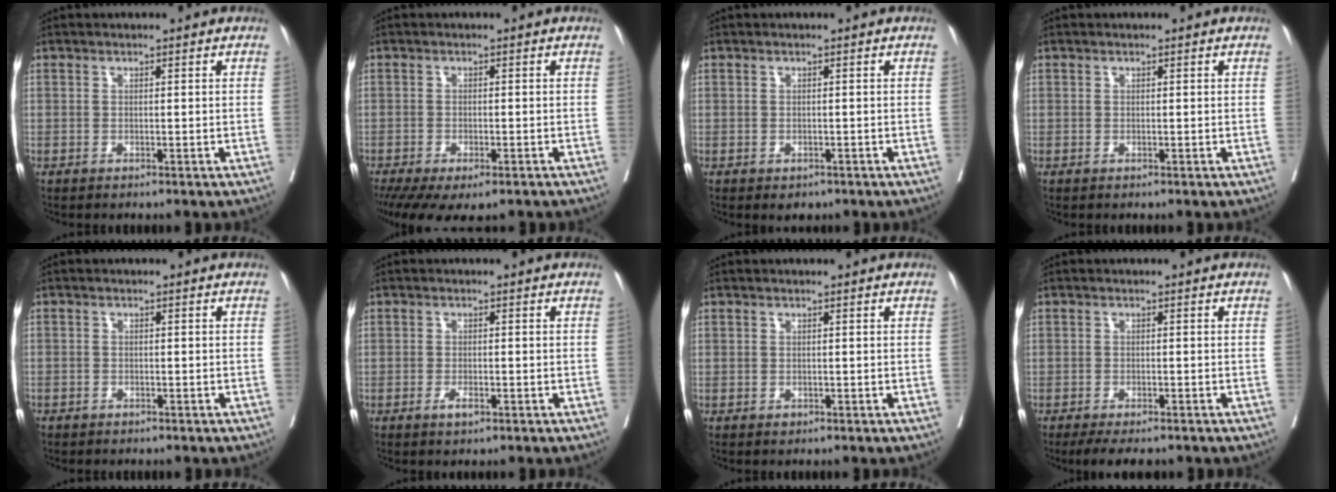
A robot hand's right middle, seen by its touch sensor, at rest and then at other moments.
{"total": 10.7, "force": [-7.7, 3.9, 6.4], "torque": [-0.119, -0.016, -0.112]}
{"total": 1.8, "force": [-1.2, 1.1, 0.7], "torque": [-0.006, -0.001, -0.009]}
{"total": 0.0}
{"total": 1.3, "force": [-1.0, 0.9, 0.1], "torque": [-0.012, 0.002, -0.018]}
{"total": 1.8, "force": [-1.0, 0.6, 1.4], "torque": [-0.023, 0.000, -0.015]}
{"total": 0.5, "force": [-0.3, 0.4, 0.2], "torque": [-0.001, 0.002, -0.003]}
{"total": 2.1, "force": [-1.7, 0.8, 1.1], "torque": [-0.010, -0.004, -0.021]}